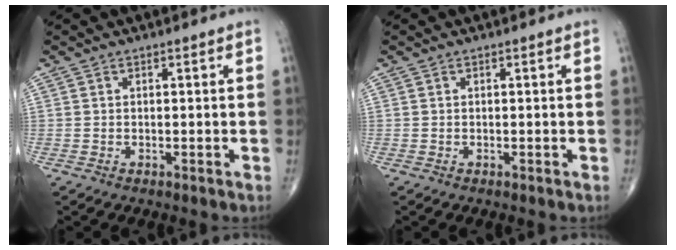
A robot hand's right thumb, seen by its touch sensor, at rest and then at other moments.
{"total": 0.0}